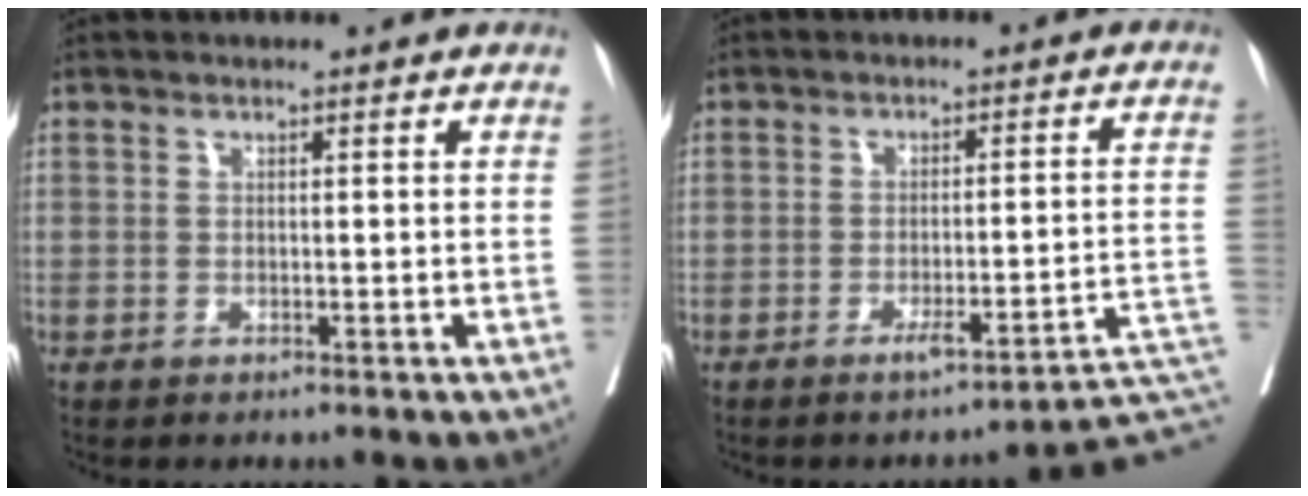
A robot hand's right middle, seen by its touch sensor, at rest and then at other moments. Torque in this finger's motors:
{"motor_torque": [0.98, -1.16, -0.02, 0.00]}